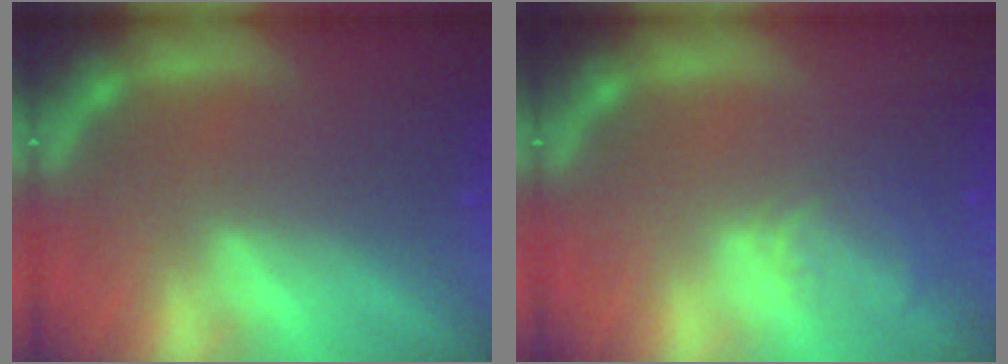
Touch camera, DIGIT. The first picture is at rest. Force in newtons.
{"total": 2.9}